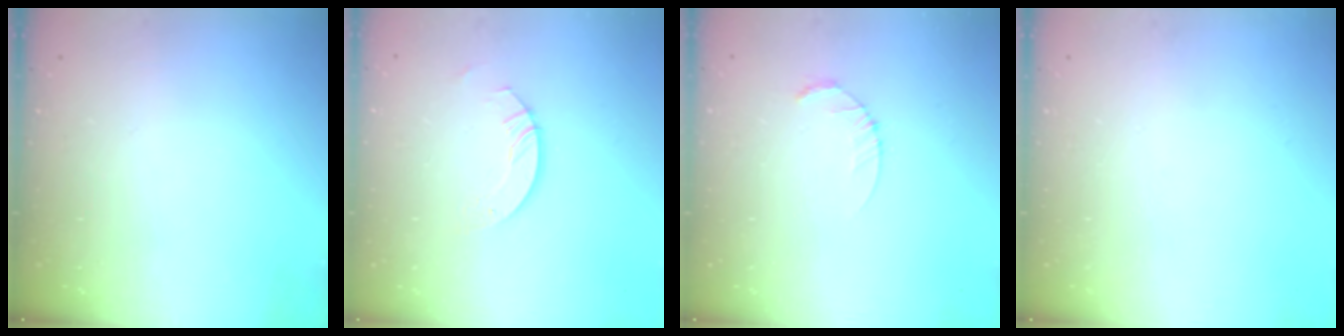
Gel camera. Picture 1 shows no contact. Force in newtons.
{"total": 3.7, "press": 3.7, "slide": 0.3}
{"total": 2.6, "press": 2.6, "slide": 0.4}
{"total": 0.0}